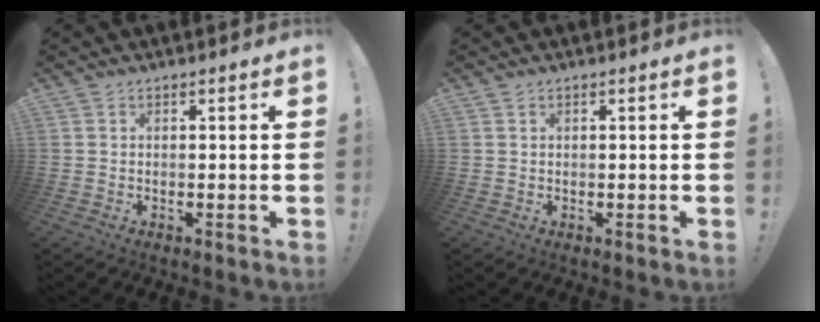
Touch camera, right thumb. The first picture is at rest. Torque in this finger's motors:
{"motor_torque": [0.08, 0.08, 0.05, 0.12, -0.07]}